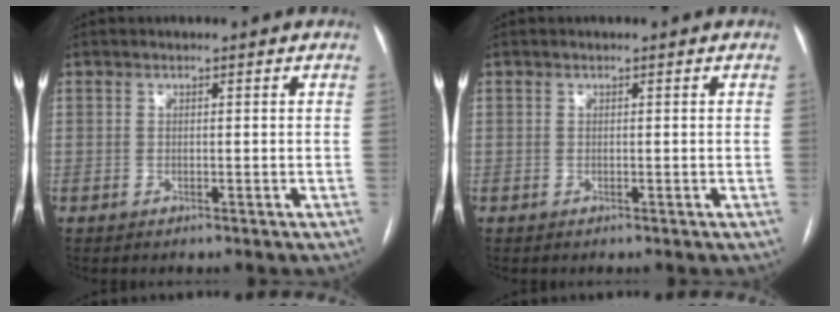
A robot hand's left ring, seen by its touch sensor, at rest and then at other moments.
{"total": 0.0}